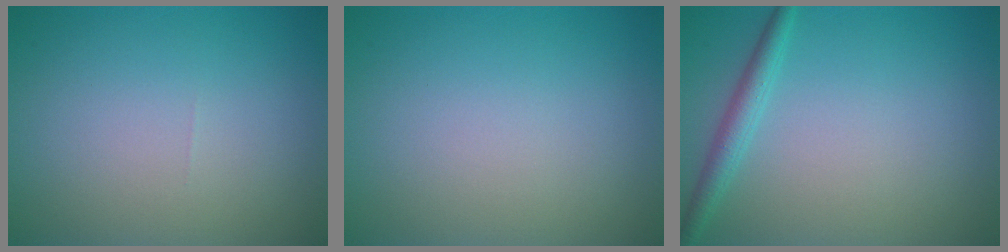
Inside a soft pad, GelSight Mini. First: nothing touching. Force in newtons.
{"total": 0.0}
{"total": 2.0, "press": 2.0, "slide": 0.1}